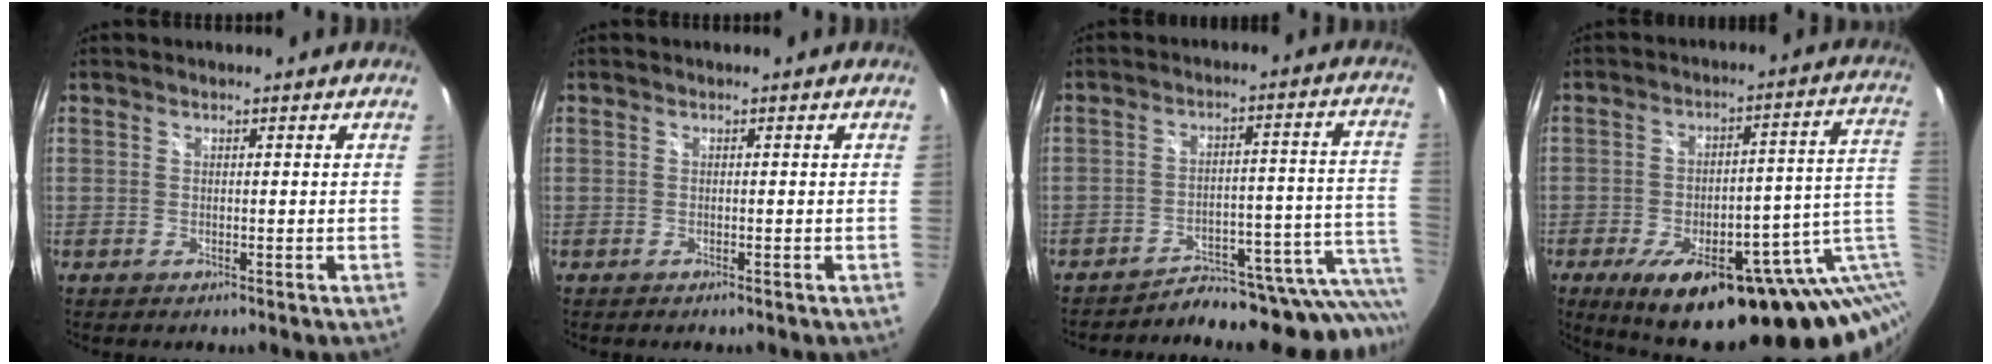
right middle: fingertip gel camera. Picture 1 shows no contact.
{"total": 0.0}
{"total": 20.6, "force": [-20.0, 2.3, 4.4], "torque": [-0.018, 0.015, -0.271]}
{"total": 25.4, "force": [-9.6, 9.4, 21.5], "torque": [-0.286, -0.004, -0.110]}